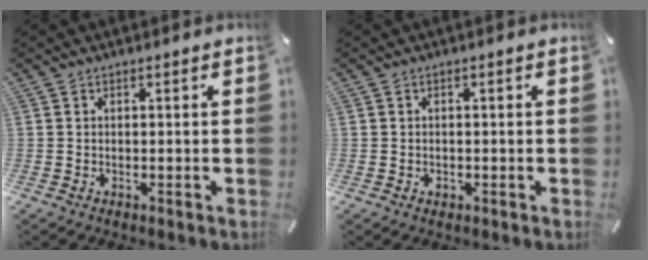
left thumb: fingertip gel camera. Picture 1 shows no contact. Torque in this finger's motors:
{"motor_torque": [0.12, 0.67, 0.01, -0.07, -0.01]}